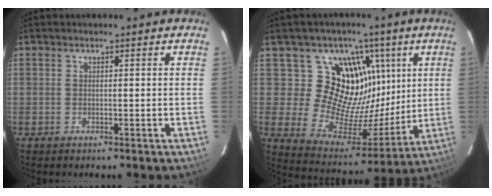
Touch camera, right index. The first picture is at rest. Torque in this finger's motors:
{"motor_torque": [0.79, -0.06, 0.43, 0.05]}